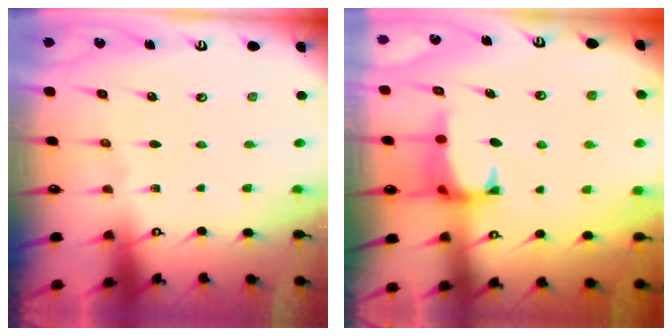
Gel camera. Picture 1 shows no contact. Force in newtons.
{"total": 0.8, "press": 0.1, "slide": 0.8}